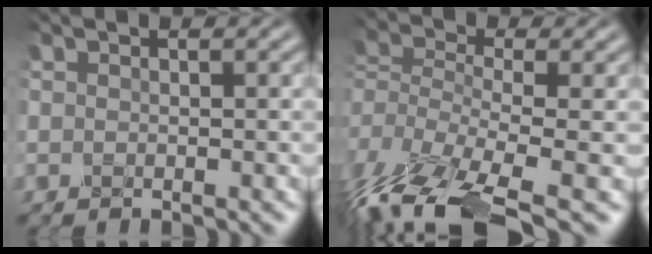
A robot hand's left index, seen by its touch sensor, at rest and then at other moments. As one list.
[{"total": 12.4, "force": [-8.4, 5.0, 7.6], "torque": [-0.186, -0.014, -0.112]}]